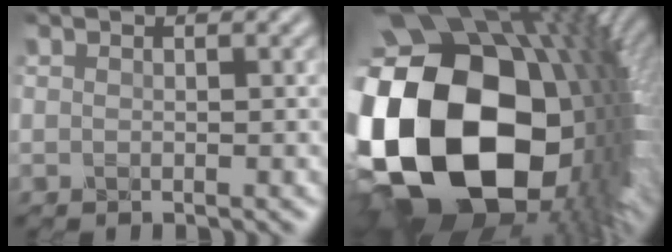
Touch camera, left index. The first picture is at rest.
{"total": 22.6, "force": [-4.0, 15.6, 15.8], "torque": [-0.347, -0.058, -0.036]}